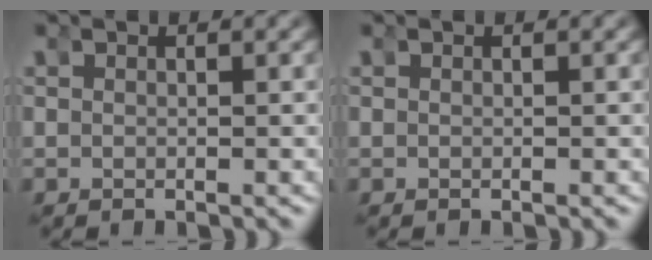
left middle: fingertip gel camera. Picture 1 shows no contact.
{"total": 0.0}